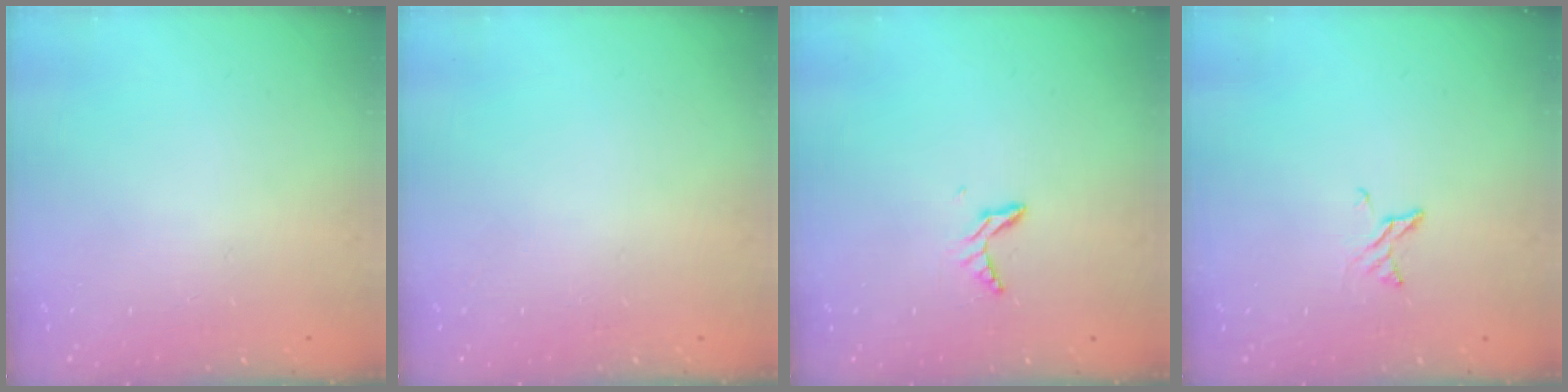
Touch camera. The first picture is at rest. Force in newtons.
{"total": 0.0}
{"total": 5.5, "press": 5.4, "slide": 0.5}
{"total": 3.3, "press": 3.2, "slide": 0.3}